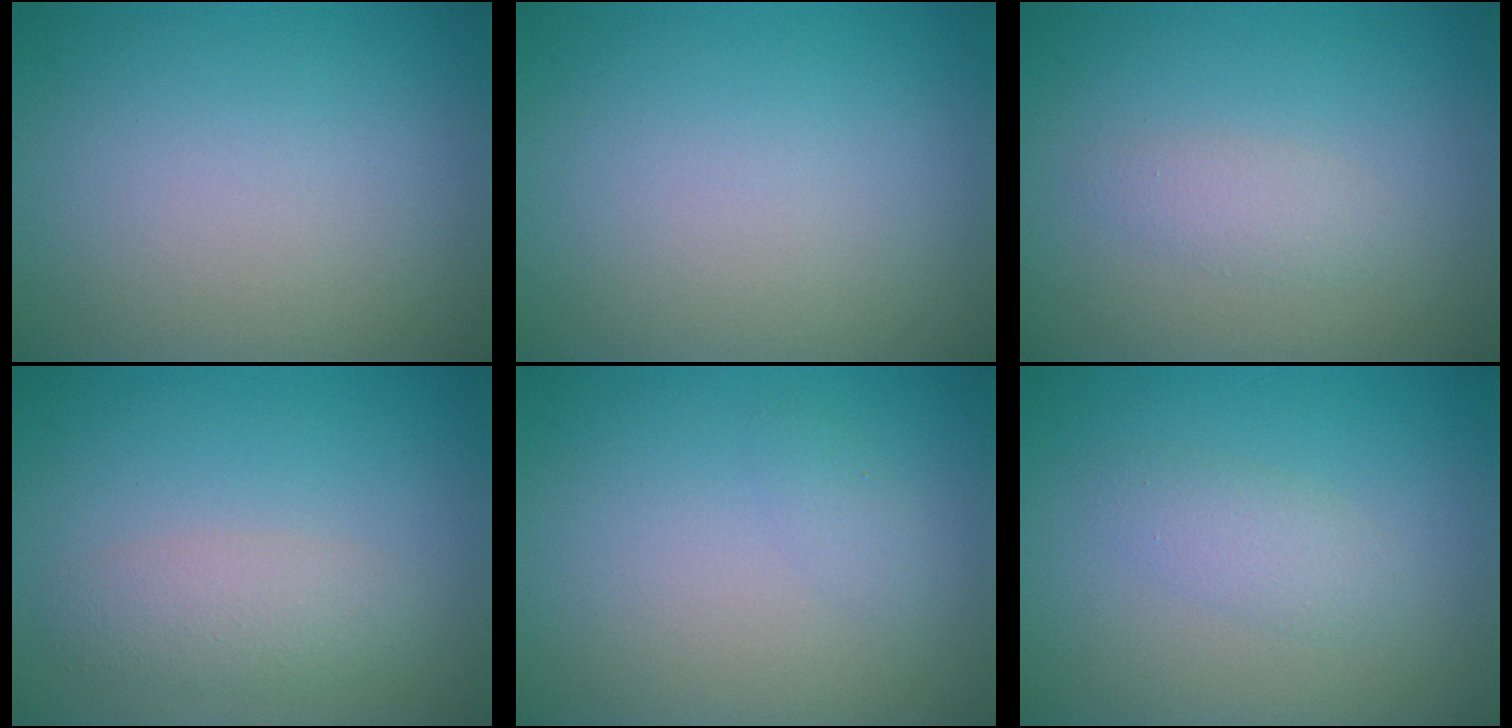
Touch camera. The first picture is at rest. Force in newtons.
{"total": 0.0}
{"total": 1.4, "press": 1.4, "slide": 0.1}
{"total": 2.4, "press": 2.4, "slide": 0.2}
{"total": 0.9, "press": 0.9, "slide": 0.2}
{"total": 1.8, "press": 1.8, "slide": 0.0}